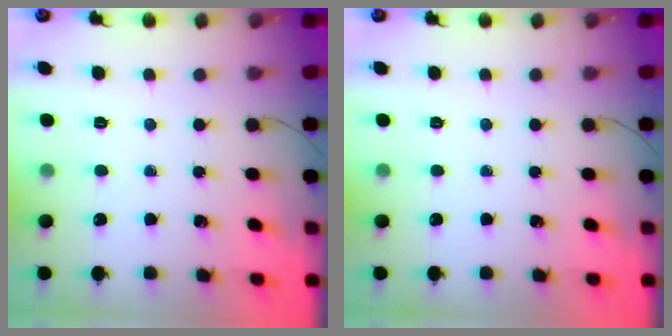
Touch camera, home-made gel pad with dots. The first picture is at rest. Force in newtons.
{"total": 0.0}